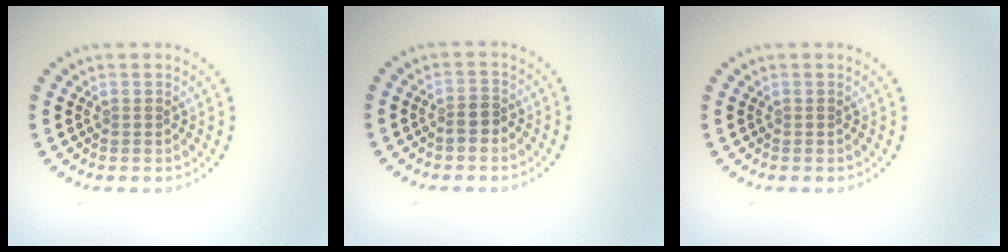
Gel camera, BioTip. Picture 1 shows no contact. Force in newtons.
{"total": 1.6, "press": 1.4, "slide": 0.6}
{"total": 0.0}